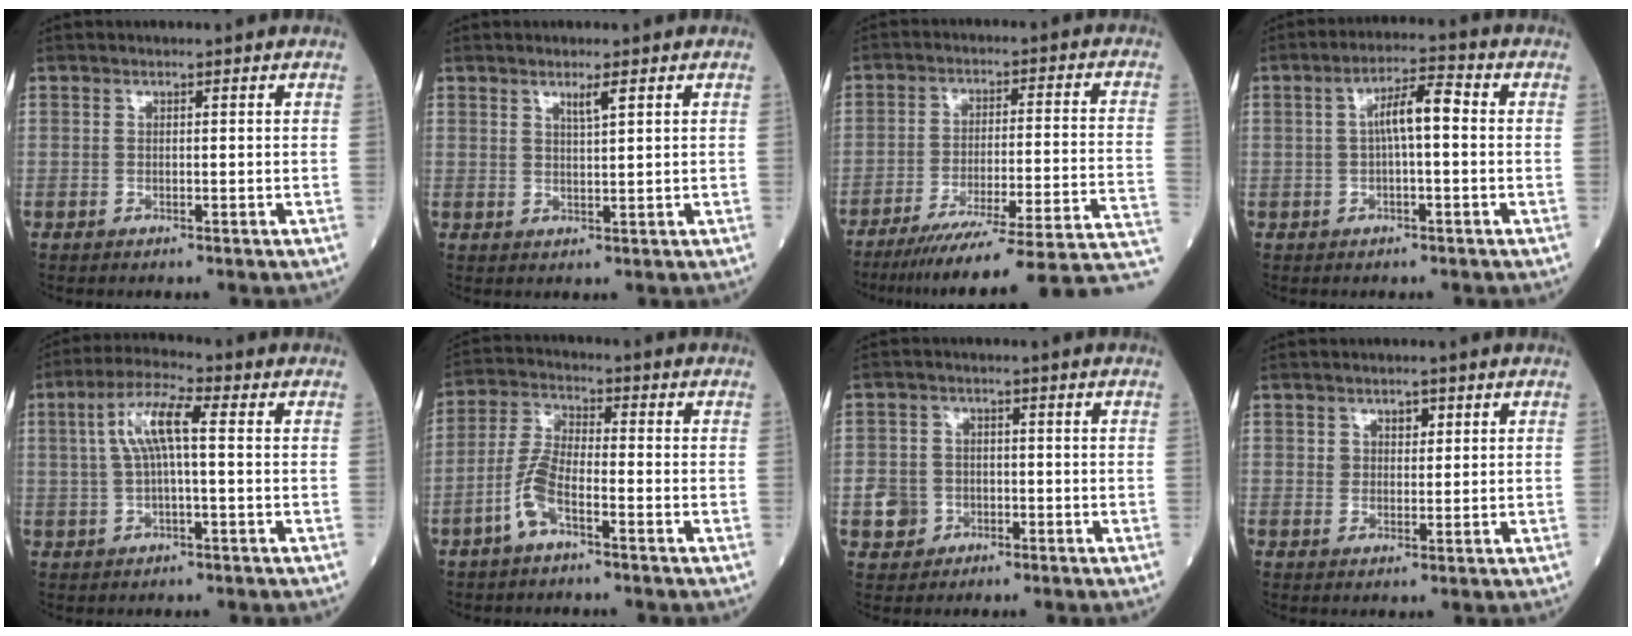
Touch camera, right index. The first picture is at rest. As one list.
[{"total": 2.3, "force": [1.4, 0.0, 1.8], "torque": [-0.036, -0.003, 0.026]}, {"total": 21.0, "force": [-17.1, -0.8, 12.1], "torque": [-0.118, -0.008, -0.240]}, {"total": 5.5, "force": [0.3, 1.0, 5.4], "torque": [-0.093, 0.020, 0.003]}, {"total": 7.3, "force": [1.1, 1.3, 7.1], "torque": [-0.146, 0.024, 0.020]}, {"total": 6.3, "force": [-3.2, 1.8, 5.1], "torque": [-0.118, 0.005, -0.067]}, {"total": 4.4, "force": [-1.6, 4.0, 0.9], "torque": [-0.016, 0.009, -0.022]}, {"total": 2.5, "force": [1.2, 1.8, 1.3], "torque": [-0.016, 0.002, 0.019]}]